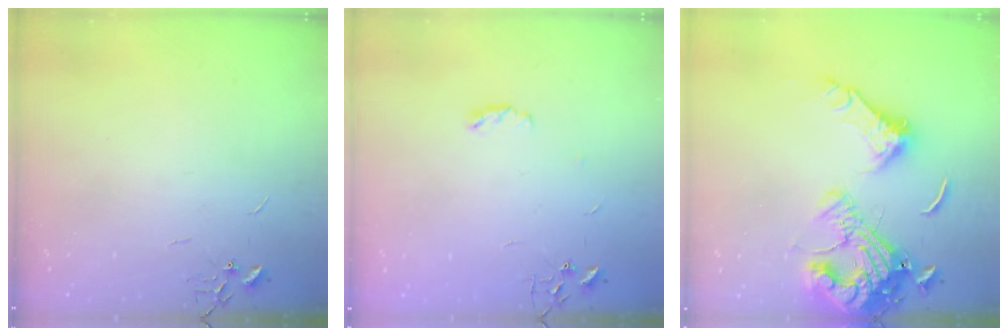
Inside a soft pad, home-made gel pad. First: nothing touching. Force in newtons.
{"total": 3.7, "press": 3.7, "slide": 0.6}
{"total": 18.8, "press": 18.7, "slide": 2.1}